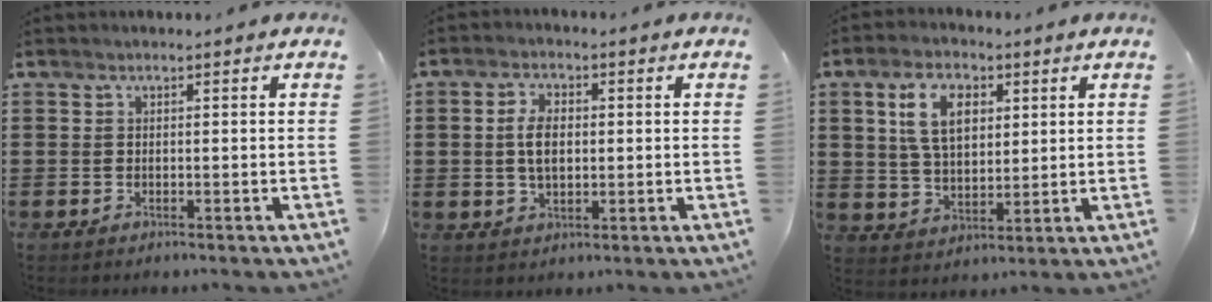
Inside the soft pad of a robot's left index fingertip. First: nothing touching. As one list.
[{"total": 4.8, "force": [0.3, 2.6, 4.0], "torque": [-0.094, 0.004, 0.000]}, {"total": 8.4, "force": [3.4, 4.8, 6.0], "torque": [-0.124, 0.013, 0.060]}]